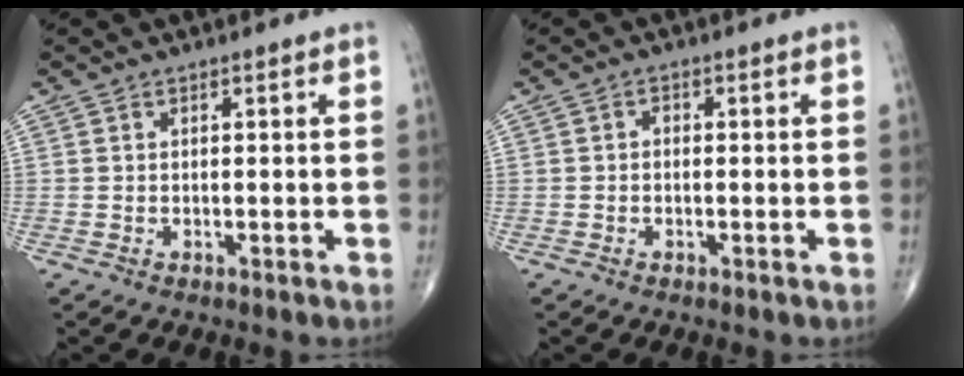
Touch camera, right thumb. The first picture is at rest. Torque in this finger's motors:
{"motor_torque": [-0.36, -0.21, -0.05, -0.28, 0.03]}